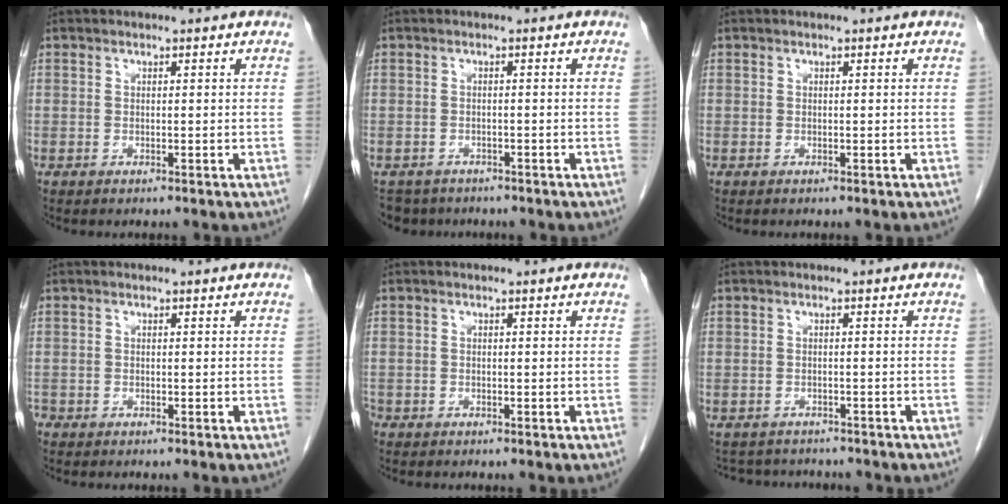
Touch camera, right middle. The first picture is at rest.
{"total": 4.4, "force": [-3.7, 2.3, 0.1], "torque": [-0.001, -0.003, -0.058]}
{"total": 0.0}
{"total": 1.1, "force": [-0.9, 0.6, 0.2], "torque": [-0.008, -0.001, -0.016]}
{"total": 1.1, "force": [-0.9, 0.6, 0.2], "torque": [-0.009, -0.001, -0.017]}
{"total": 6.3, "force": [-6.0, 1.7, 1.0], "torque": [-0.015, 0.003, -0.078]}